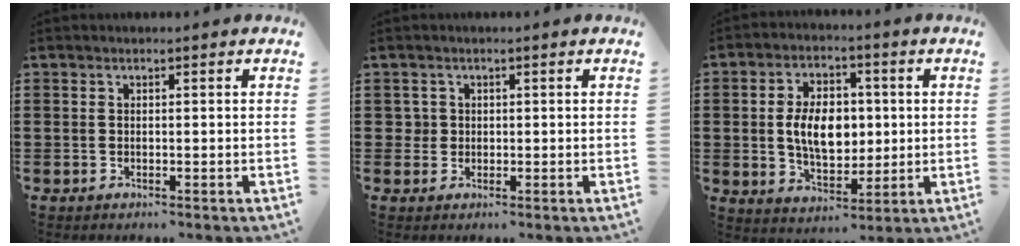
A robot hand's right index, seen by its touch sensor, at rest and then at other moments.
{"total": 1.8, "force": [0.2, 1.7, 0.4], "torque": [-0.014, 0.010, 0.002]}
{"total": 8.5, "force": [0.5, 5.4, 6.6], "torque": [-0.122, 0.004, 0.000]}